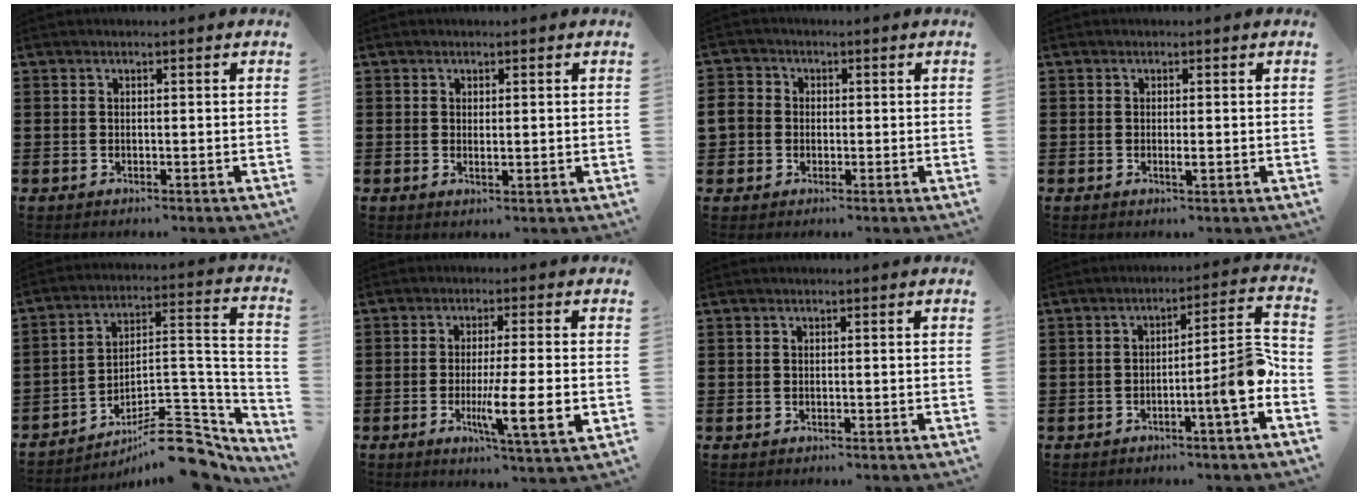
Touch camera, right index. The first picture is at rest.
{"total": 0.8, "force": [0.4, 0.3, 0.7], "torque": [-0.014, 0.003, 0.008]}
{"total": 3.7, "force": [-0.3, 3.4, 1.3], "torque": [-0.052, 0.006, -0.013]}
{"total": 1.0, "force": [-0.1, 0.2, 0.9], "torque": [-0.017, -0.002, 0.000]}
{"total": 11.8, "force": [-9.0, 3.7, 6.7], "torque": [-0.073, 0.035, -0.164]}
{"total": 8.5, "force": [-1.7, 0.5, 8.3], "torque": [-0.142, -0.018, -0.027]}
{"total": 0.0}
{"total": 7.8, "force": [-3.2, -0.2, 7.1], "torque": [-0.102, -0.019, -0.064]}